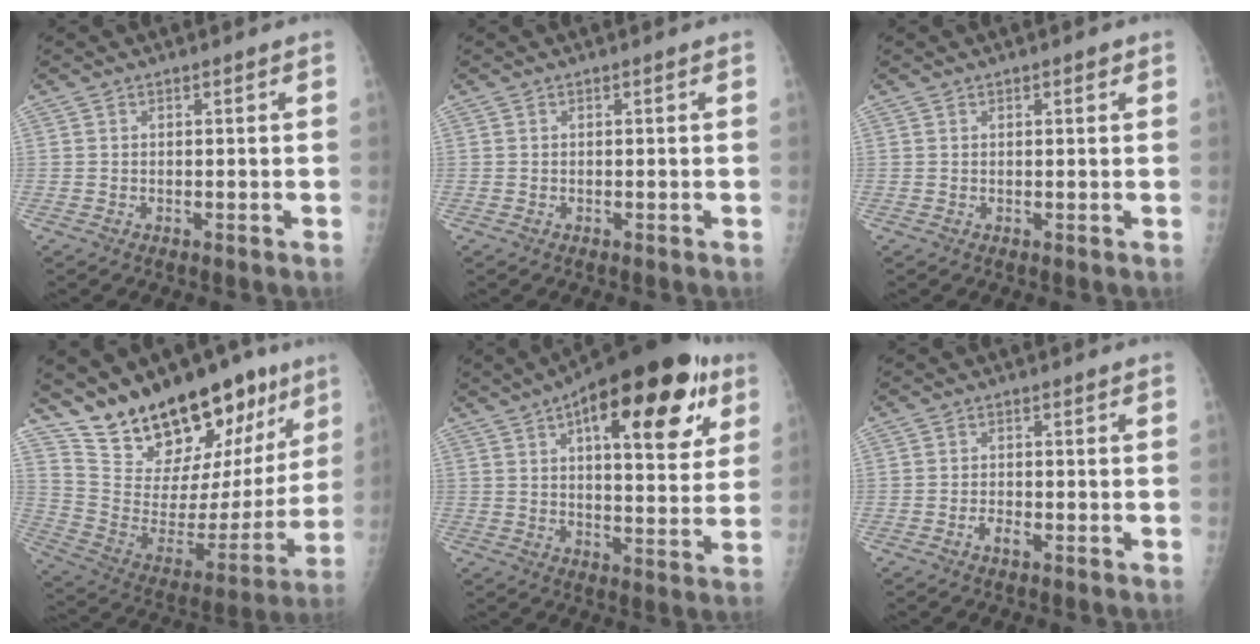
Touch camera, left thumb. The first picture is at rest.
{"total": 0.0}
{"total": 1.1, "force": [0.6, 0.4, 0.7], "torque": [-0.005, -0.001, 0.008]}
{"total": 25.9, "force": [18.6, 10.8, 14.5], "torque": [-0.182, -0.091, 0.303]}
{"total": 25.4, "force": [11.4, 10.1, 20.3], "torque": [-0.263, -0.006, 0.161]}
{"total": 1.7, "force": [-0.9, 0.8, 1.2], "torque": [-0.022, 0.003, -0.018]}